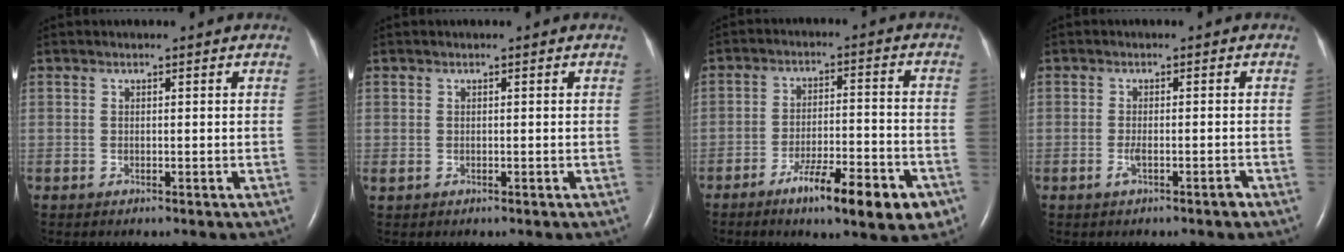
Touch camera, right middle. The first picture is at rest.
{"total": 0.0}
{"total": 11.8, "force": [-6.8, 2.0, 9.4], "torque": [-0.140, -0.003, -0.097]}
{"total": 2.3, "force": [-1.3, 0.3, 1.8], "torque": [-0.034, -0.001, -0.023]}